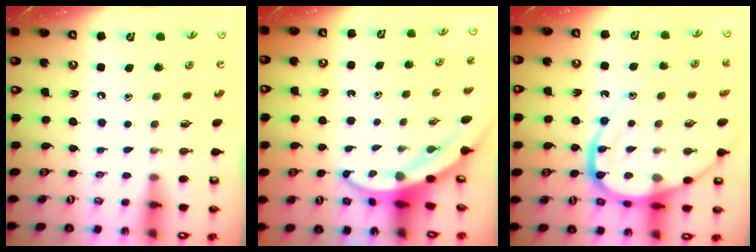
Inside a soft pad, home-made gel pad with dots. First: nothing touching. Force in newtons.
{"total": 3.8, "press": 3.8, "slide": 0.5}
{"total": 16.2, "press": 16.1, "slide": 1.8}